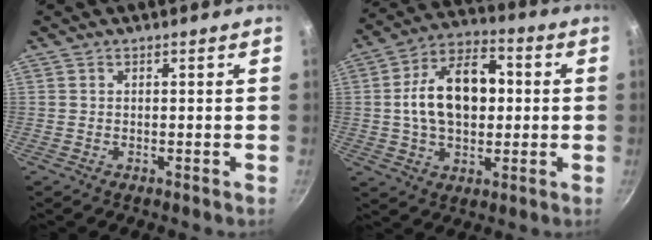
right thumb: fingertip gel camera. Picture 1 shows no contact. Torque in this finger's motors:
{"motor_torque": [1.71, 2.46, 1.28, -0.67, 0.15]}